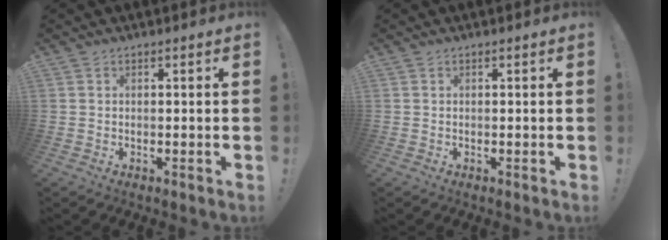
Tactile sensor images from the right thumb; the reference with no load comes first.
{"total": 0.0}